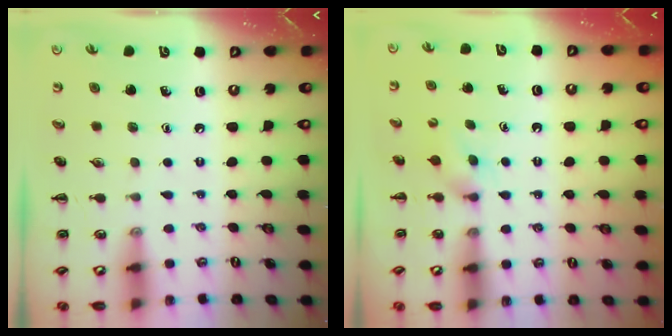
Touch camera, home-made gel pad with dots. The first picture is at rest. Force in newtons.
{"total": 3.4, "press": 3.1, "slide": 1.2}